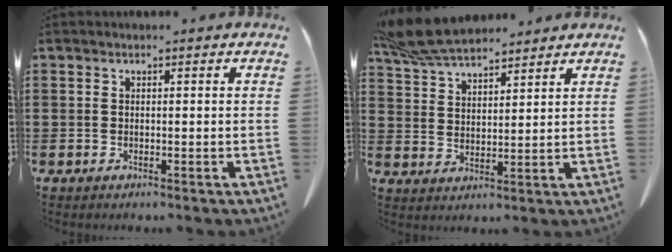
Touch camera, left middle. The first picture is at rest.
{"total": 8.3, "force": [7.4, 1.8, 3.3], "torque": [-0.089, -0.019, 0.142]}